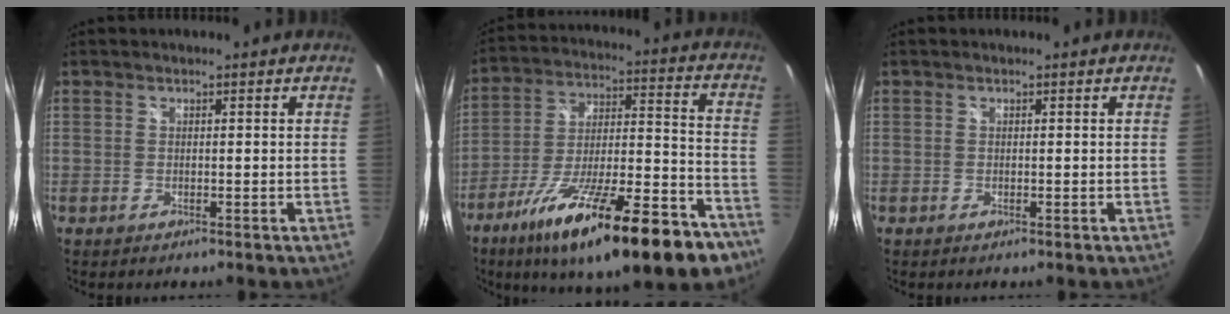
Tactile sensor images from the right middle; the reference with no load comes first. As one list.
[{"total": 28.2, "force": [-18.7, 6.8, 20.0], "torque": [-0.306, -0.041, -0.282]}, {"total": 0.0}]